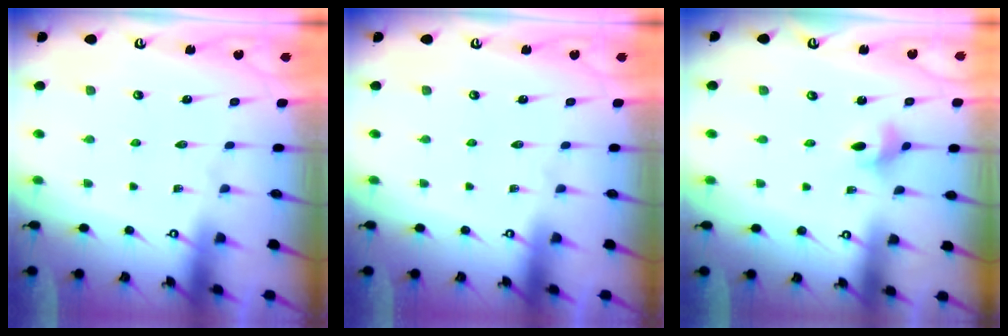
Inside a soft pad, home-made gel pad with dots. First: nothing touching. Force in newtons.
{"total": 0.0}
{"total": 3.5, "press": 3.4, "slide": 0.4}